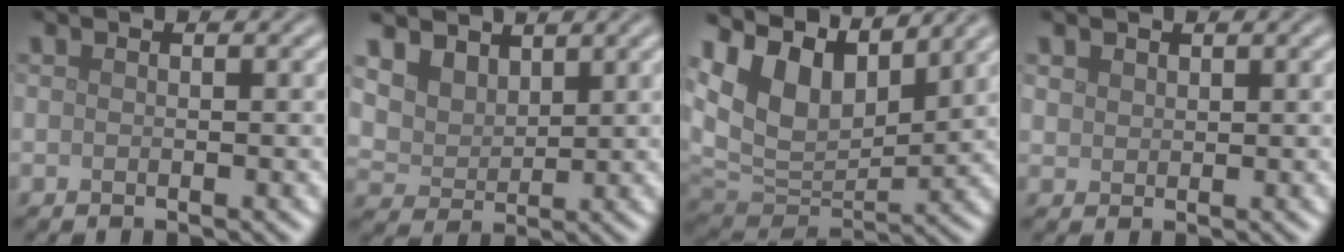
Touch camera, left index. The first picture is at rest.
{"total": 4.2, "force": [2.9, 2.6, 1.5], "torque": [-0.054, -0.015, 0.068]}
{"total": 10.2, "force": [5.9, 5.7, 6.1], "torque": [-0.131, 0.012, 0.107]}
{"total": 1.2, "force": [0.9, 0.8, 0.2], "torque": [-0.005, 0.001, 0.019]}